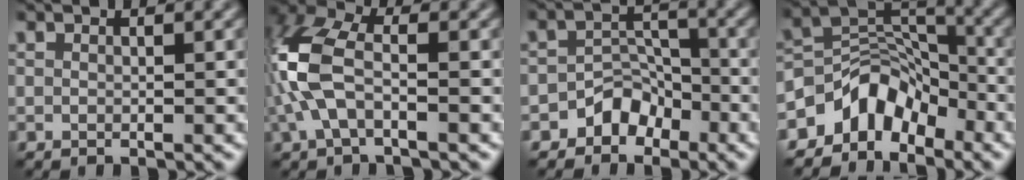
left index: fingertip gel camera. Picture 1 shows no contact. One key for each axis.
{"total": 6.3, "fx": -1.3, "fy": 3.0, "fz": 5.4, "tx": -0.142, "ty": 0.018, "tz": -0.036}
{"total": 3.2, "fx": -2.3, "fy": 2.0, "fz": 0.7, "tx": 0.003, "ty": 0.010, "tz": -0.040}
{"total": 5.7, "fx": -4.3, "fy": 3.3, "fz": 1.9, "tx": -0.008, "ty": 0.007, "tz": -0.084}